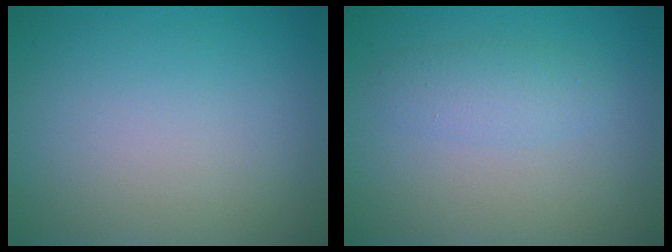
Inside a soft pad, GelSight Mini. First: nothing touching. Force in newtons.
{"total": 1.0, "press": 1.0, "slide": 0.0}